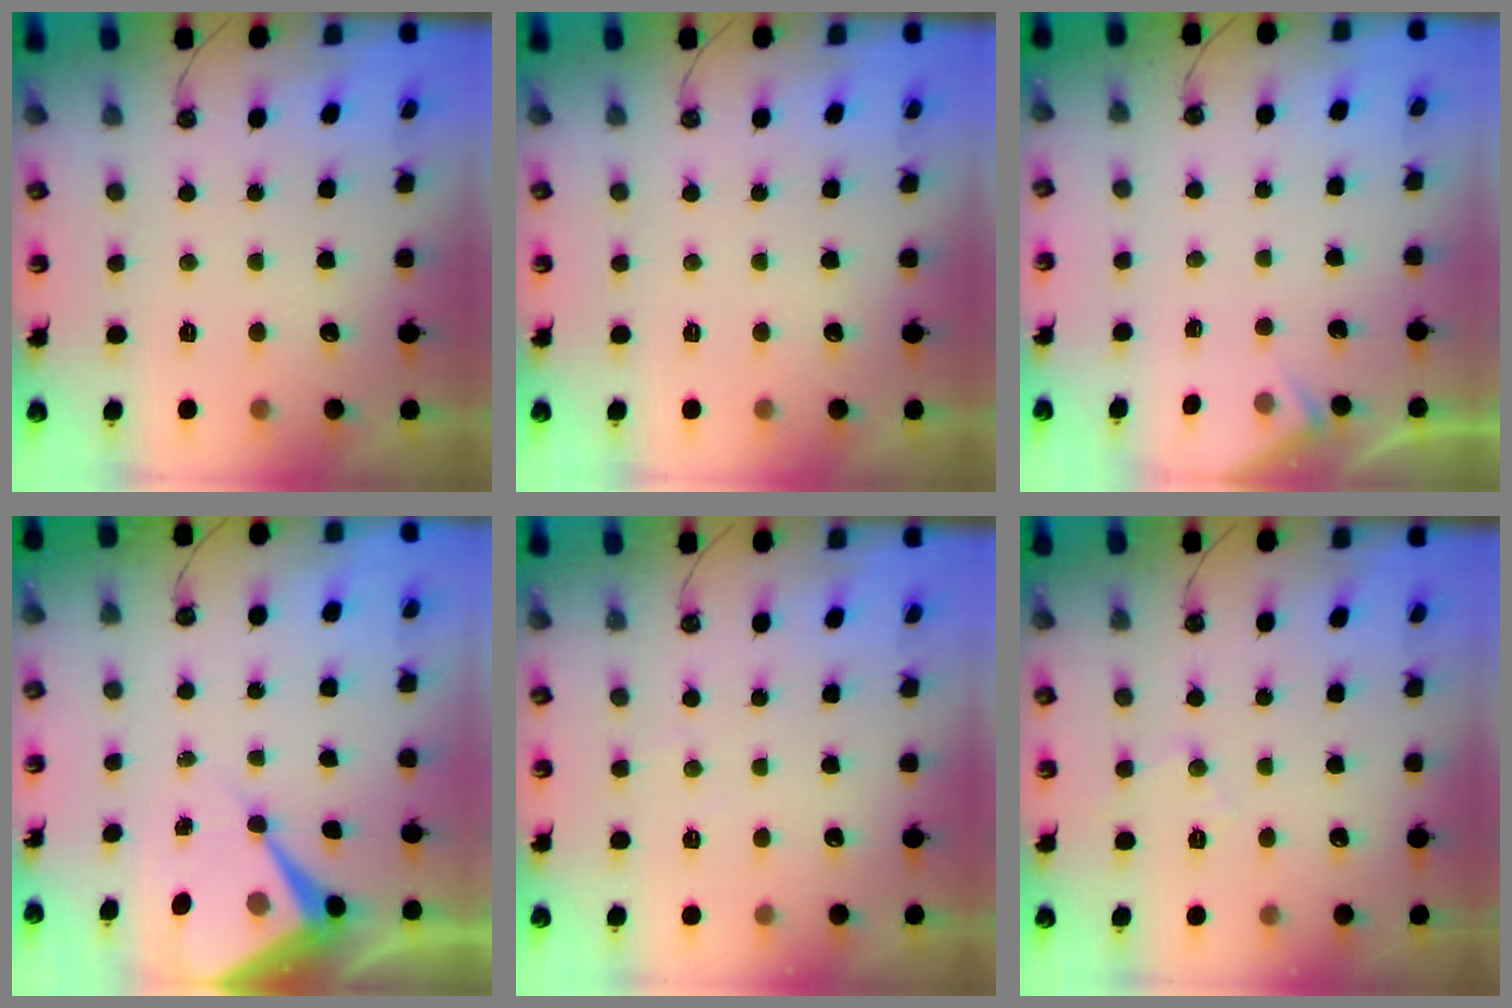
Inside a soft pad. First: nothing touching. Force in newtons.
{"total": 0.0}
{"total": 2.8, "press": 2.7, "slide": 0.4}
{"total": 9.7, "press": 9.7, "slide": 0.3}
{"total": 2.2, "press": 2.2, "slide": 0.4}
{"total": 6.4, "press": 6.3, "slide": 1.0}